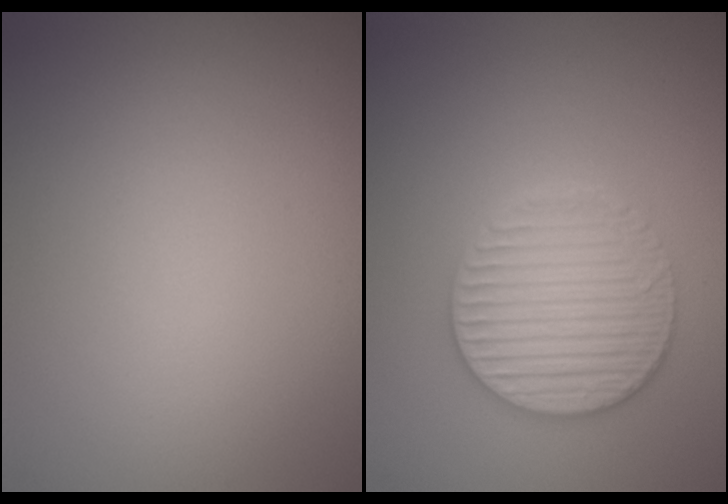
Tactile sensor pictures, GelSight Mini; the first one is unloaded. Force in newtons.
{"total": 3.5, "press": 3.4, "slide": 0.5}